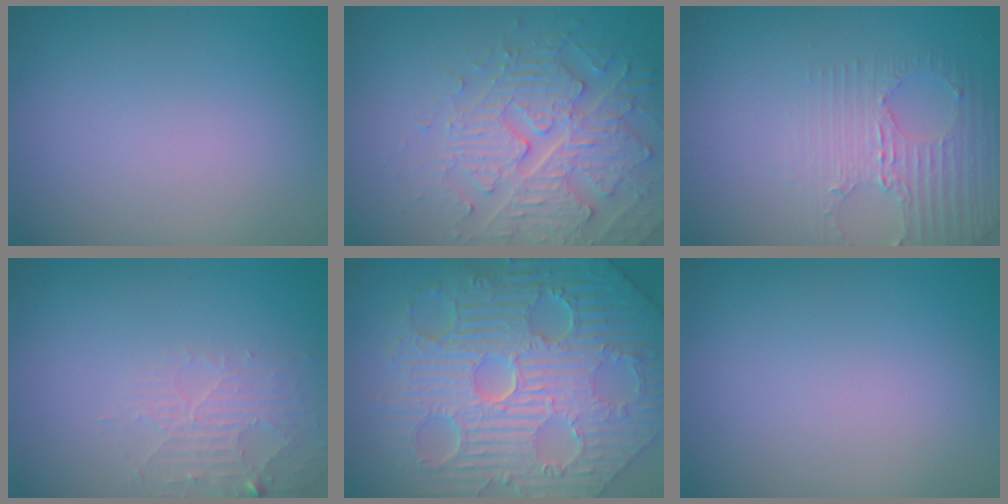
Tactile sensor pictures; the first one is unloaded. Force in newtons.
{"total": 4.5, "press": 4.5, "slide": 0.4}
{"total": 2.8, "press": 2.4, "slide": 1.4}
{"total": 2.2, "press": 2.2, "slide": 0.5}
{"total": 12.5, "press": 8.2, "slide": 9.3}
{"total": 0.0}